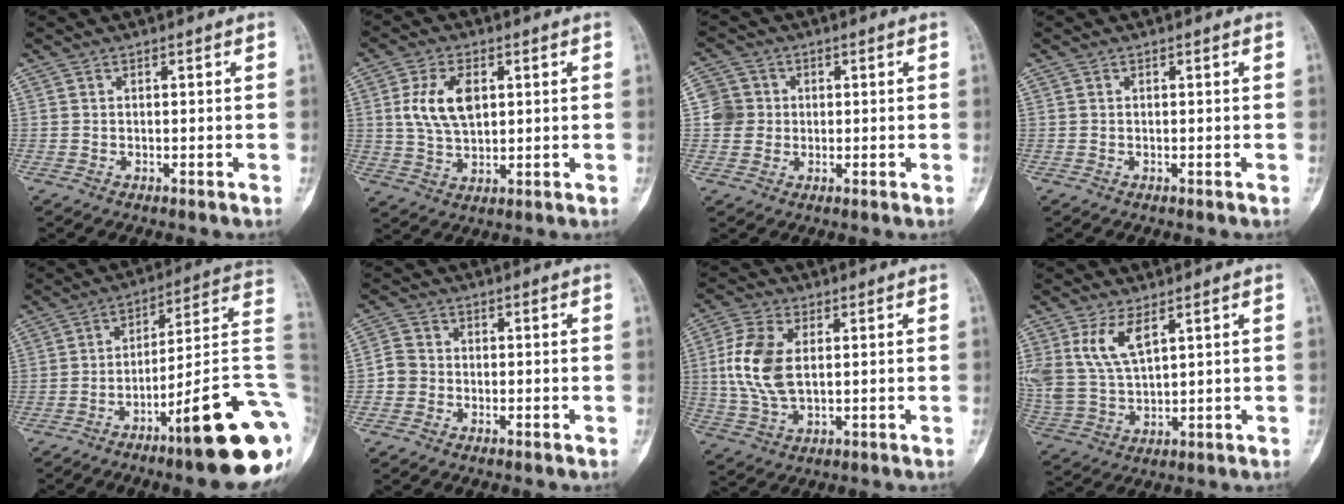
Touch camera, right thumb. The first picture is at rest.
{"total": 9.3, "force": [2.1, 5.4, 7.3], "torque": [-0.136, -0.003, 0.046]}
{"total": 5.0, "force": [0.4, 4.9, 0.7], "torque": [0.016, 0.006, 0.001]}
{"total": 0.0}
{"total": 21.4, "force": [-8.3, 3.0, 19.5], "torque": [-0.206, 0.061, -0.117]}
{"total": 3.6, "force": [-1.0, 3.3, 1.1], "torque": [-0.011, 0.010, -0.028]}
{"total": 10.9, "force": [1.5, 6.1, 8.9], "torque": [-0.194, -0.001, 0.032]}
{"total": 9.5, "force": [4.6, 4.3, 7.1], "torque": [-0.148, -0.012, 0.104]}